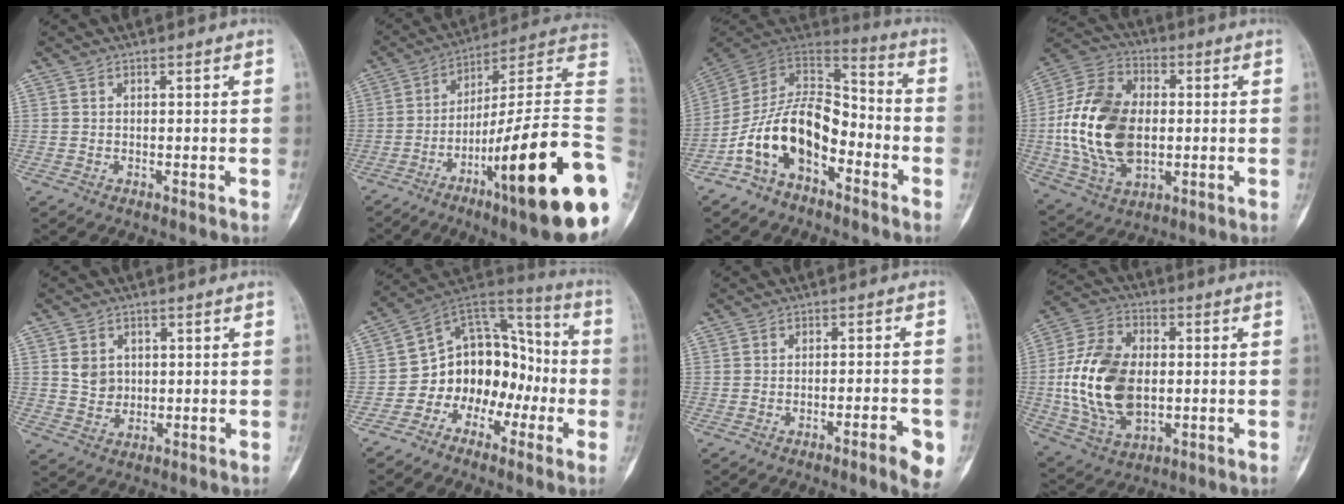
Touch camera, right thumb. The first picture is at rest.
{"total": 27.3, "force": [-8.5, 3.2, 25.7], "torque": [-0.334, 0.052, -0.134]}
{"total": 16.4, "force": [-6.7, 9.9, 11.3], "torque": [-0.178, 0.085, -0.129]}
{"total": 20.7, "force": [-0.4, 13.7, 15.5], "torque": [-0.286, 0.012, -0.003]}
{"total": 4.4, "force": [1.1, 3.9, 1.9], "torque": [-0.007, -0.002, 0.024]}
{"total": 14.3, "force": [-4.9, 11.0, 7.6], "torque": [-0.057, 0.099, -0.093]}
{"total": 5.6, "force": [-2.8, 0.8, 4.8], "torque": [-0.064, 0.011, -0.036]}
{"total": 18.8, "force": [-0.6, 12.2, 14.2], "torque": [-0.256, 0.010, -0.002]}